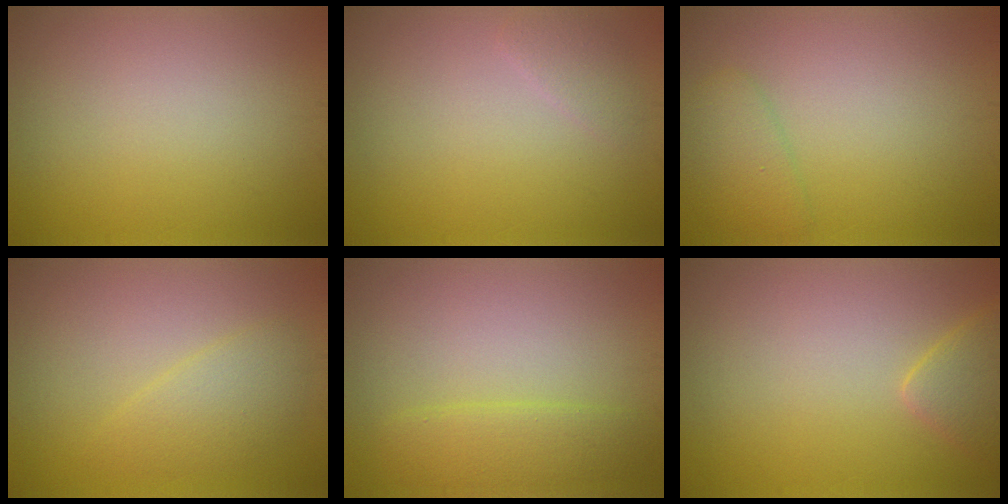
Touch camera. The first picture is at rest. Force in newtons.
{"total": 1.2, "press": 1.2, "slide": 0.1}
{"total": 2.2, "press": 2.2, "slide": 0.1}
{"total": 2.5, "press": 2.5, "slide": 0.2}
{"total": 2.8, "press": 2.8, "slide": 0.3}
{"total": 2.5, "press": 2.4, "slide": 0.2}